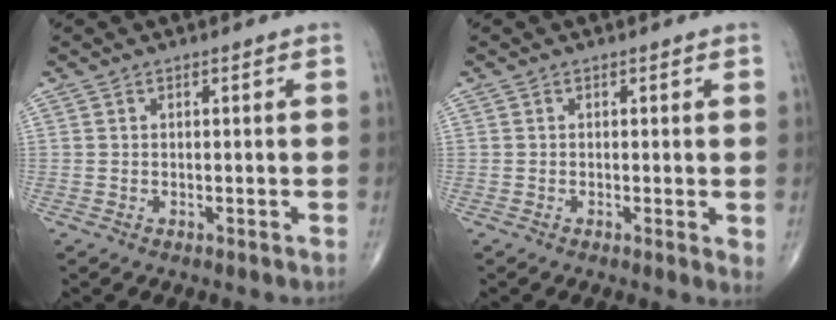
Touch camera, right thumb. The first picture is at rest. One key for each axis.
{"total": 1.9, "fx": 0.0, "fy": 0.4, "fz": 1.8, "tx": -0.028, "ty": -0.006, "tz": -0.005}